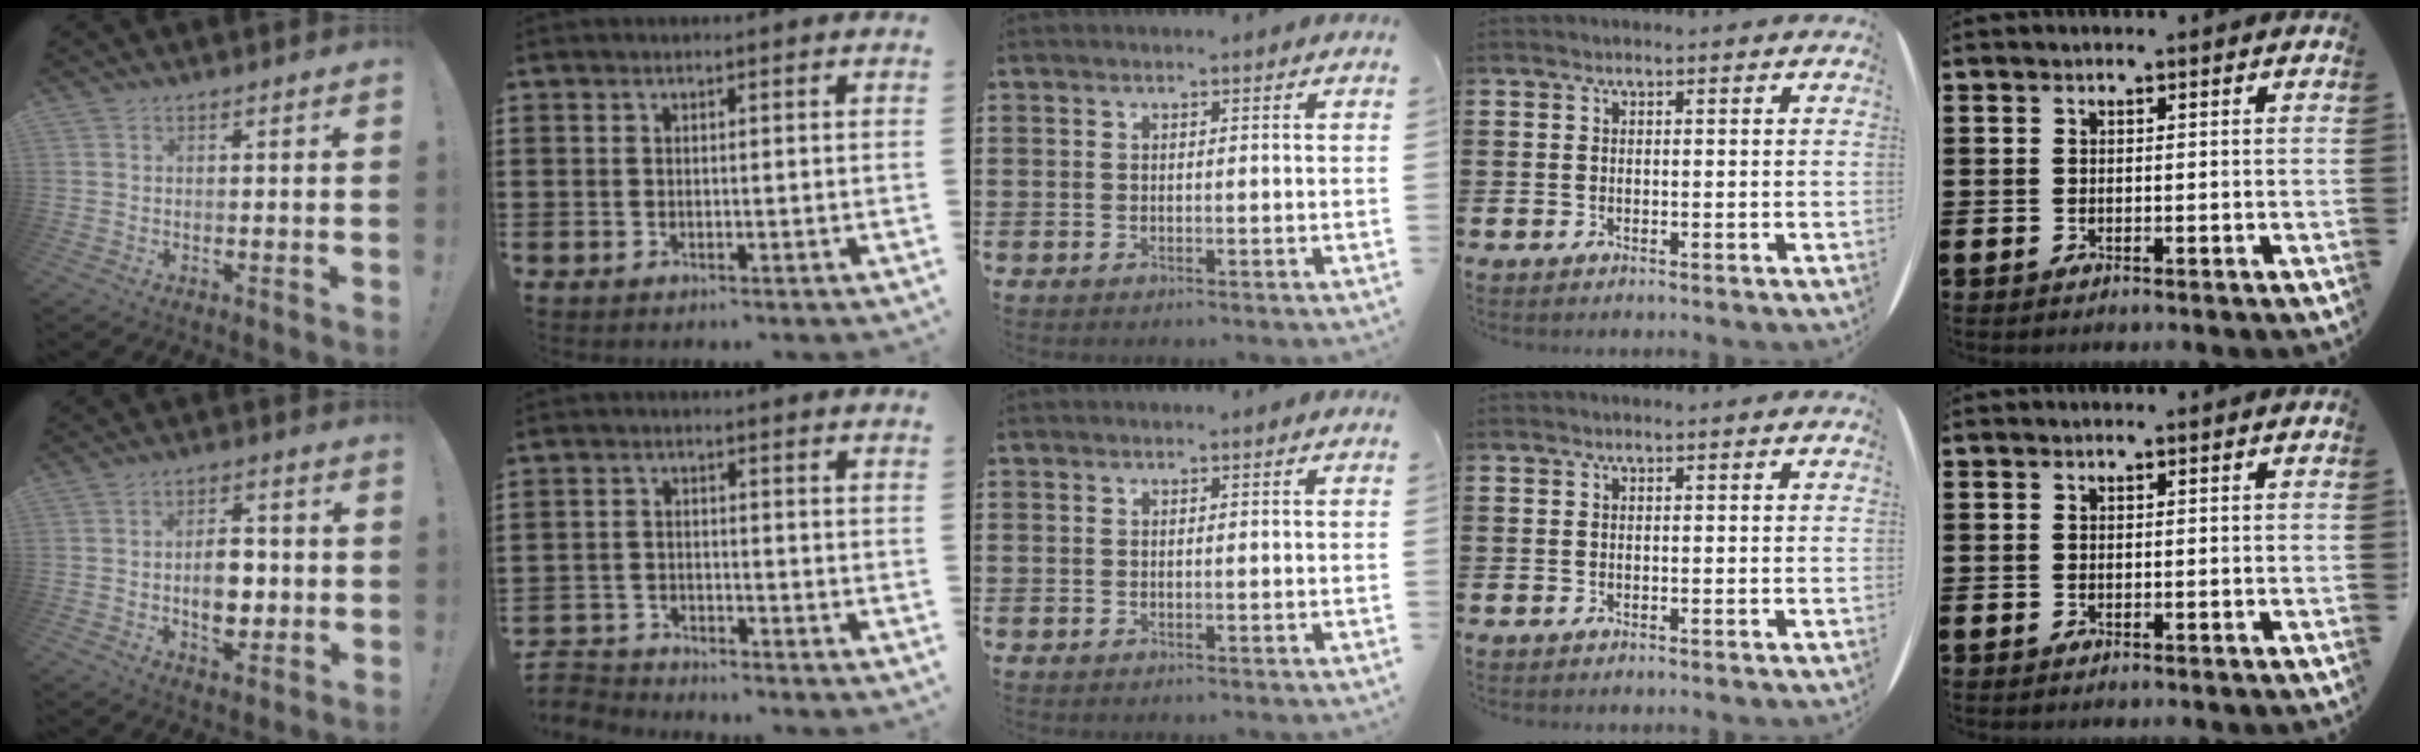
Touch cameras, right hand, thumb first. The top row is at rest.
{"thumb": {"total": 8.7, "force": [-0.8, 5.8, 6.4], "torque": [-0.089, 0.003, -0.017]}, "index": {"total": 2.9, "force": [-2.8, 0.4, -0.3], "torque": [-0.004, -0.001, -0.063]}}